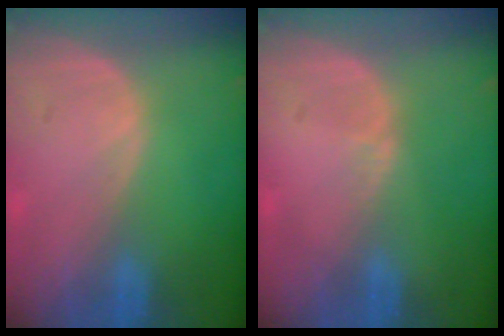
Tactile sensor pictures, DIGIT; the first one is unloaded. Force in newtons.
{"total": 0.6, "press": 0.6, "slide": 0.2}